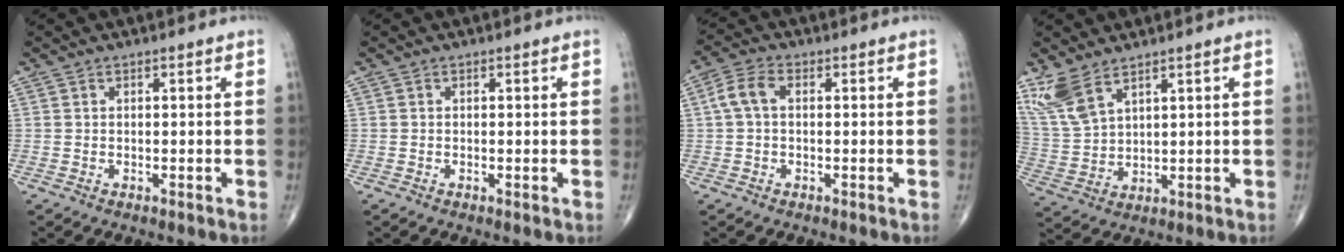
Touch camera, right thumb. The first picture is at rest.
{"total": 0.0}
{"total": 4.7, "force": [0.5, 2.8, 3.7], "torque": [-0.080, 0.015, 0.003]}
{"total": 7.9, "force": [5.6, 3.0, 4.6], "torque": [-0.105, -0.017, 0.133]}